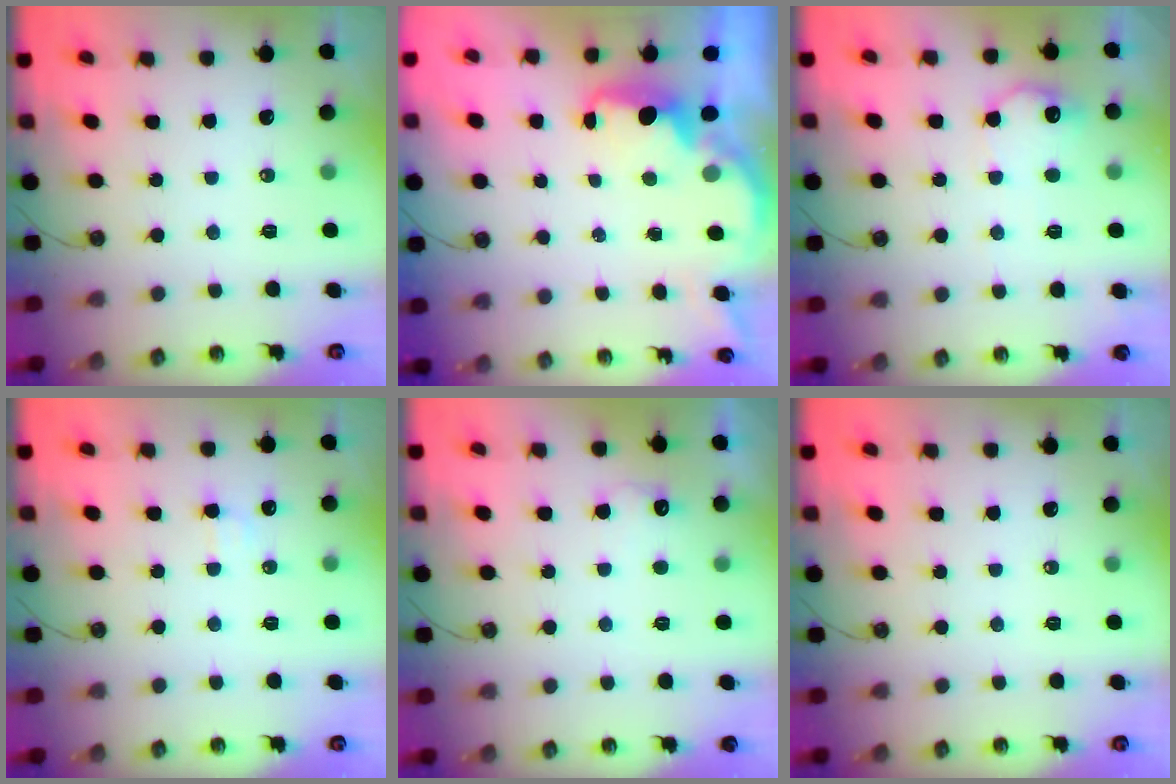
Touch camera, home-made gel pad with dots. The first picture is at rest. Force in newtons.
{"total": 2.4, "press": 2.3, "slide": 0.8}
{"total": 10.8, "press": 10.8, "slide": 0.5}
{"total": 3.5, "press": 3.3, "slide": 1.0}
{"total": 5.2, "press": 5.0, "slide": 1.2}
{"total": 0.0}